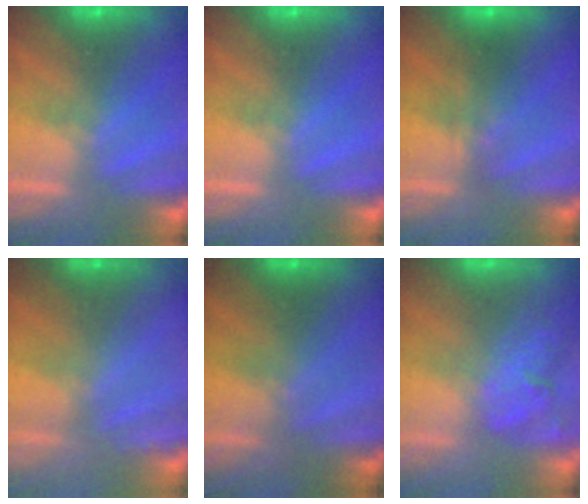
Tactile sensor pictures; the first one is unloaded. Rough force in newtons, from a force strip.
{"total": 0.0}
{"total": 2.3}
{"total": 2.2}
{"total": 1.9}
{"total": 2.4}